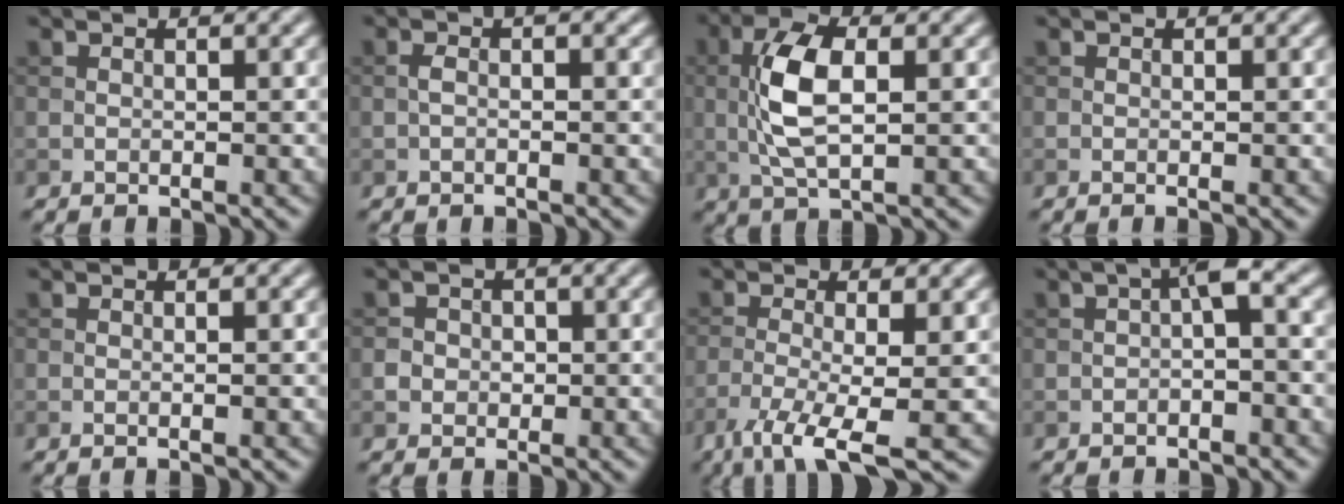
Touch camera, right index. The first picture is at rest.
{"total": 1.4, "force": [-0.2, 0.5, 1.3], "torque": [-0.026, 0.005, -0.007]}
{"total": 6.0, "force": [0.5, 2.7, 5.4], "torque": [-0.116, 0.005, 0.008]}
{"total": 0.6, "force": [-0.1, 0.2, 0.5], "torque": [-0.007, -0.005, -0.004]}
{"total": 0.9, "force": [-0.1, 0.2, 0.8], "torque": [-0.010, -0.002, -0.004]}
{"total": 1.6, "force": [-0.2, 1.5, 0.4], "torque": [0.002, -0.004, -0.005]}
{"total": 6.0, "force": [-3.2, 1.2, 4.9], "torque": [-0.094, -0.010, -0.067]}
{"total": 2.3, "force": [-0.4, 0.5, 2.2], "torque": [-0.035, 0.008, -0.009]}